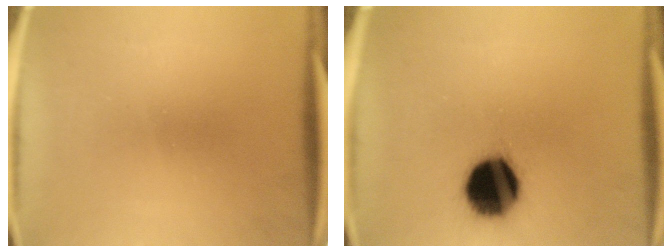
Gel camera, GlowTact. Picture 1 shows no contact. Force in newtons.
{"total": 17.8}